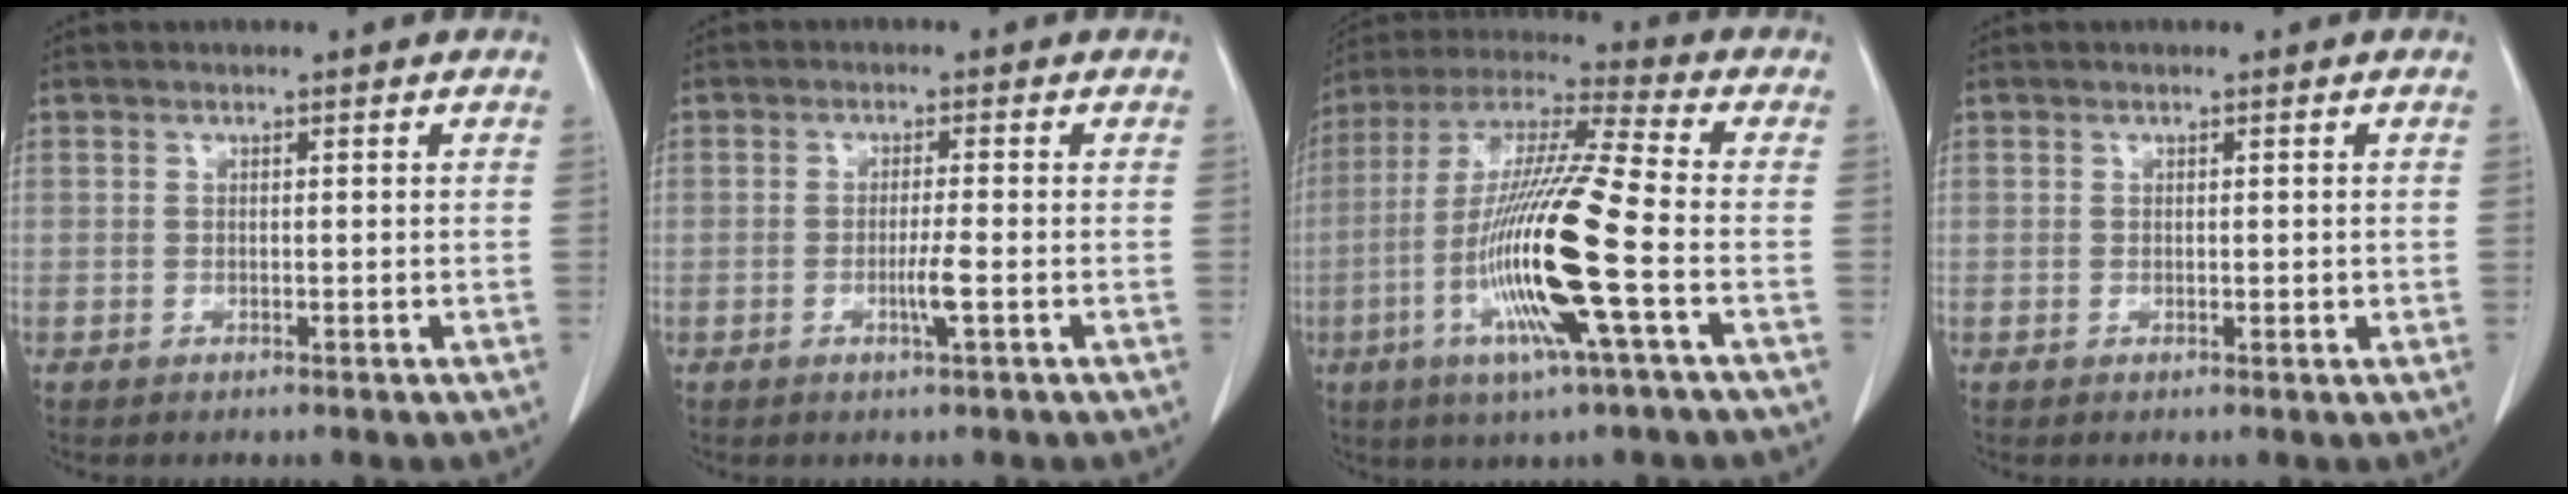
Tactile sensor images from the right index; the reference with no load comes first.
{"total": 2.8, "force": [-0.9, -0.3, 2.7], "torque": [-0.052, -0.005, -0.016]}
{"total": 17.9, "force": [-4.9, 0.1, 17.2], "torque": [-0.350, -0.015, -0.101]}
{"total": 0.9, "force": [0.1, 0.6, 0.7], "torque": [-0.005, -0.001, 0.003]}